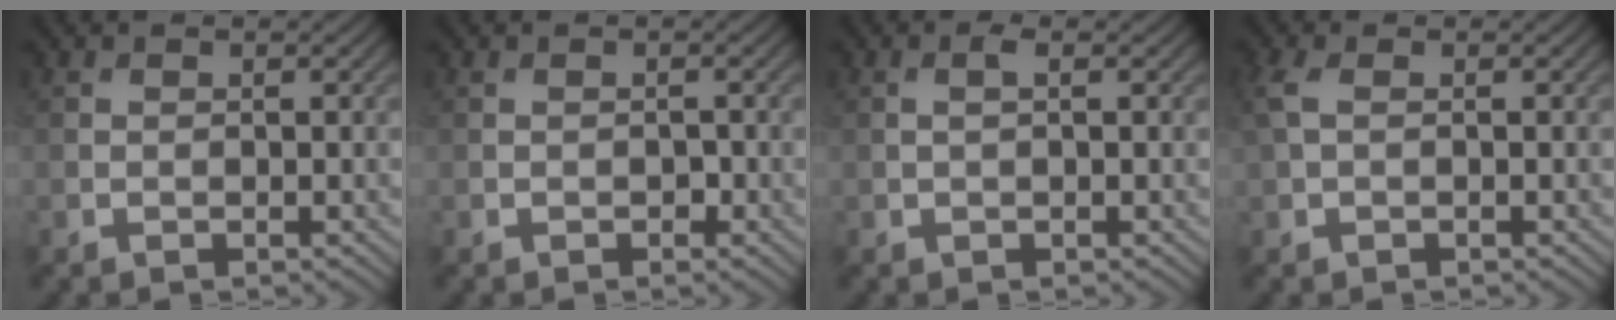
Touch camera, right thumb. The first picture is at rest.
{"total": 0.8, "force": [-0.4, 0.5, 0.5], "torque": [-0.006, 0.000, -0.006]}
{"total": 0.9, "force": [0.2, 0.2, 0.9], "torque": [-0.019, 0.005, 0.003]}
{"total": 2.3, "force": [0.5, 1.2, 1.9], "torque": [-0.055, 0.008, 0.007]}